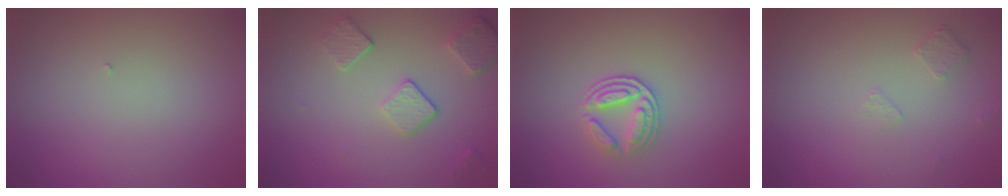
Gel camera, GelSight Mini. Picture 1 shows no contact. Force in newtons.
{"total": 3.6, "press": 2.8, "slide": 2.2}
{"total": 3.0, "press": 2.7, "slide": 1.2}
{"total": 0.8, "press": 0.6, "slide": 0.5}